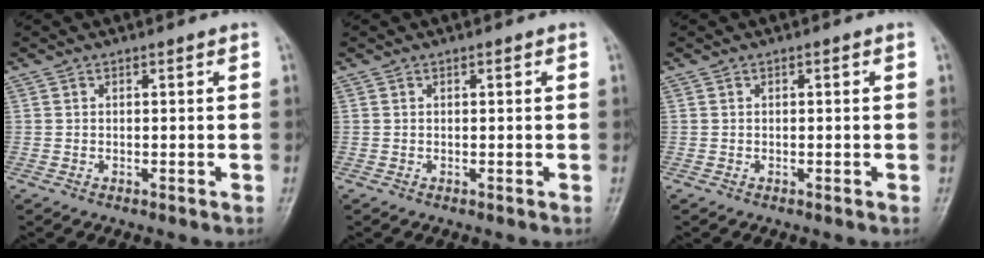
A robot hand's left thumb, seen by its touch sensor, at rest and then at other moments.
{"total": 0.0}
{"total": 0.0}